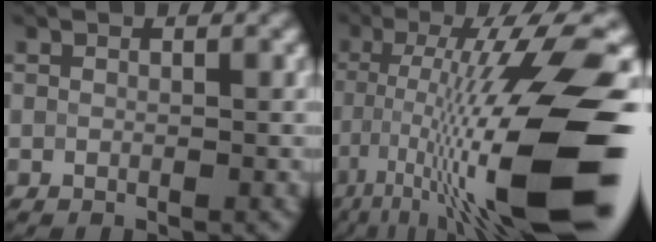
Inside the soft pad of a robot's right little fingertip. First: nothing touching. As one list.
[{"total": 16.2, "force": [-4.5, 3.7, 15.1], "torque": [-0.243, 0.010, -0.074]}]